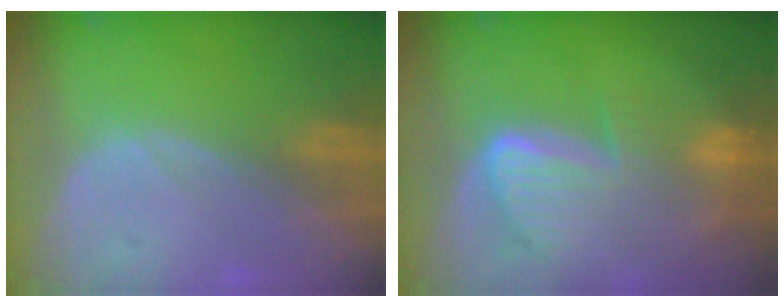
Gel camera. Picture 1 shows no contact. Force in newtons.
{"total": 9.7, "press": 8.3, "slide": 5.1}